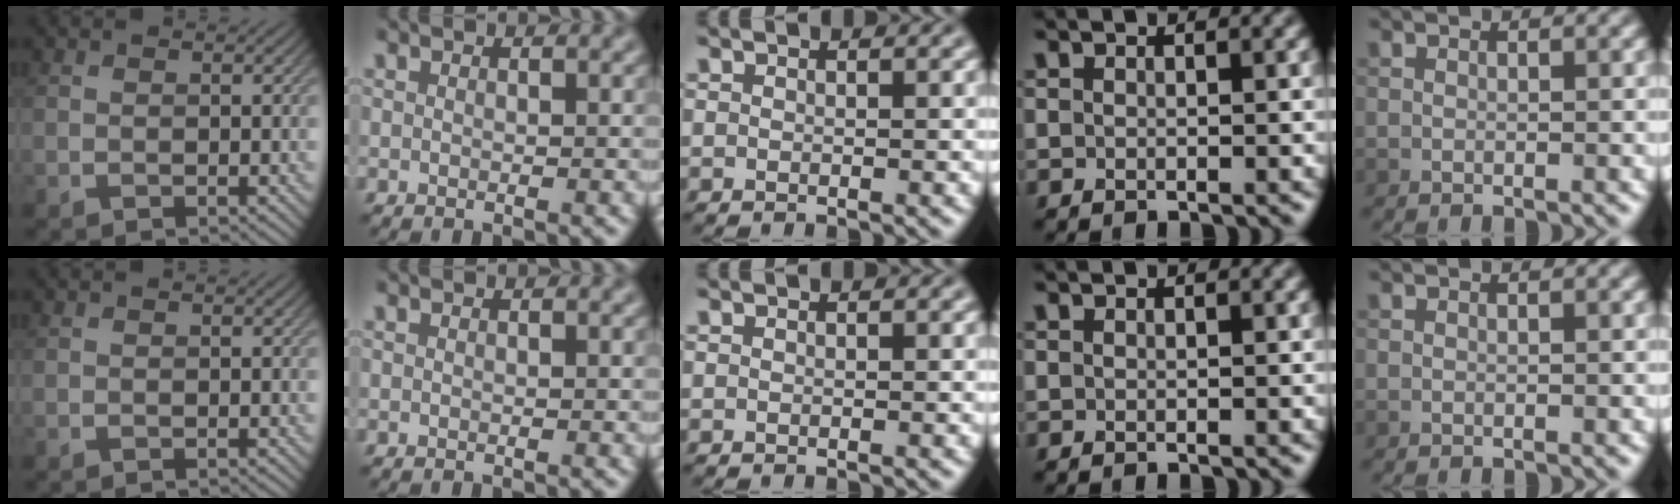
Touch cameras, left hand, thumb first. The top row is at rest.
{}